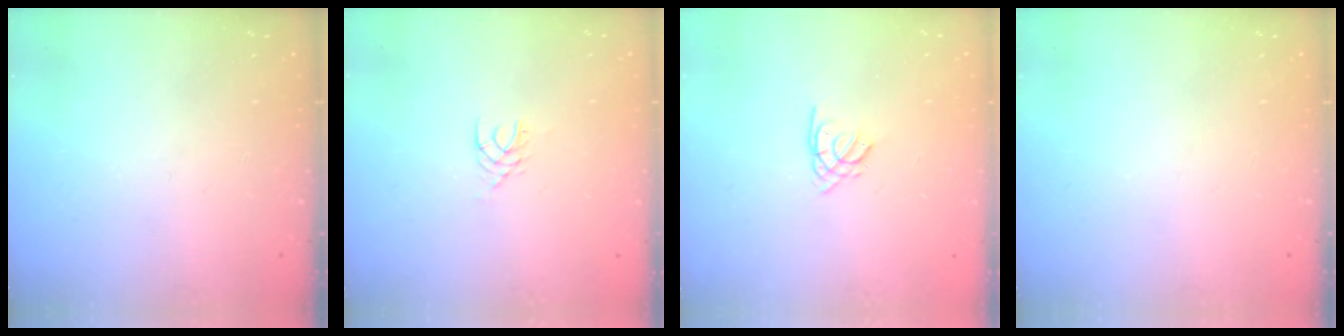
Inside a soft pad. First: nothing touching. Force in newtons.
{"total": 3.1, "press": 3.0, "slide": 0.4}
{"total": 1.3, "press": 1.3, "slide": 0.4}
{"total": 0.0}